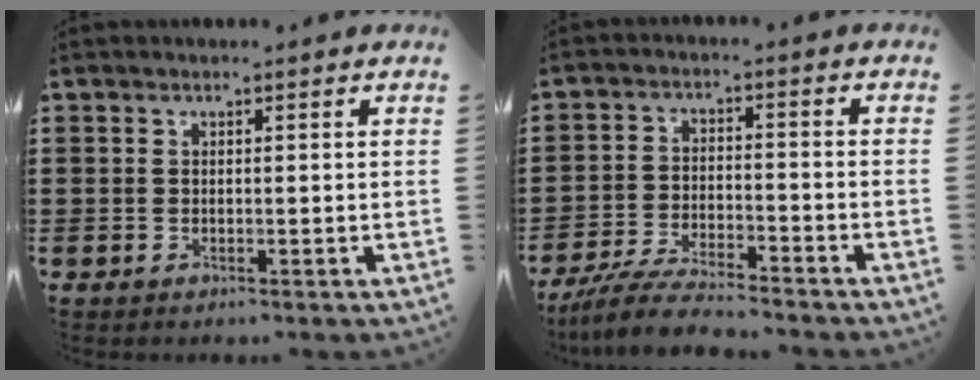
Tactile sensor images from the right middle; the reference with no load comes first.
{"total": 6.1, "force": [-5.6, 0.4, 2.3], "torque": [-0.056, -0.007, -0.110]}